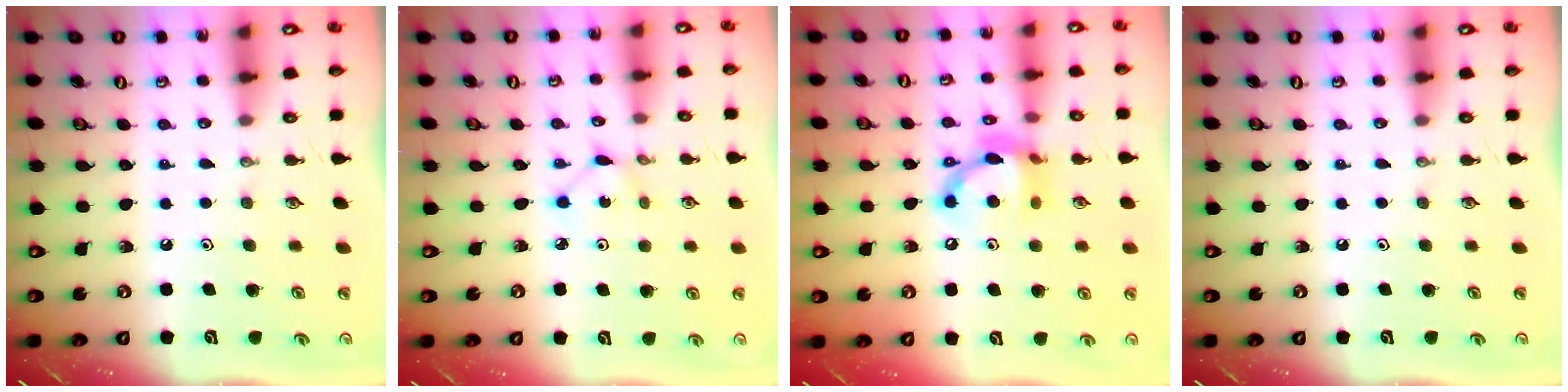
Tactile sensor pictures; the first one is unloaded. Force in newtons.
{"total": 1.3, "press": 1.3, "slide": 0.2}
{"total": 13.1, "press": 13.1, "slide": 0.8}
{"total": 0.0}